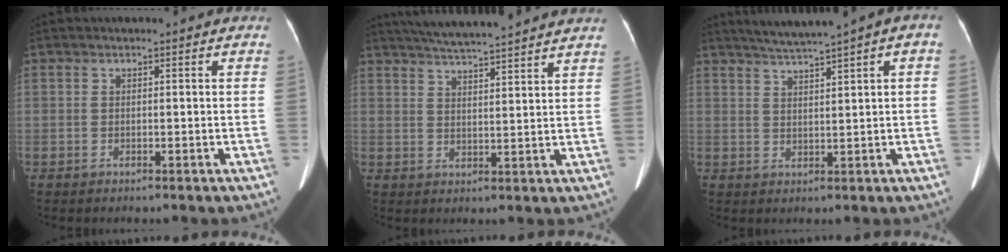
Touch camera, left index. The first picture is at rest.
{"total": 14.4, "force": [13.1, 0.0, 6.2], "torque": [-0.109, 0.024, 0.181]}
{"total": 6.0, "force": [3.9, -0.1, 4.6], "torque": [-0.074, 0.022, 0.065]}